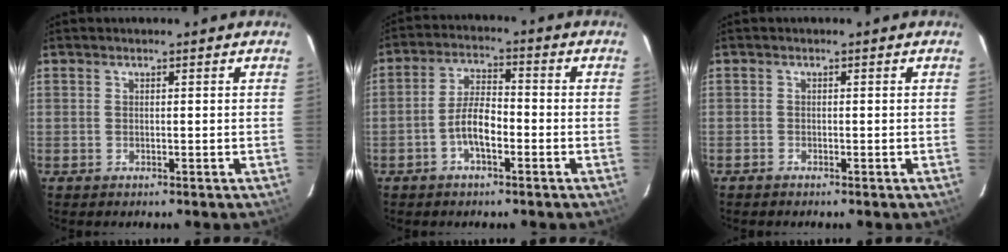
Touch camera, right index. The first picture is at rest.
{"total": 5.9, "force": [-2.6, 2.1, 4.9], "torque": [-0.104, 0.013, -0.048]}
{"total": 0.7, "force": [-0.7, 0.2, -0.1], "torque": [-0.001, 0.002, -0.016]}